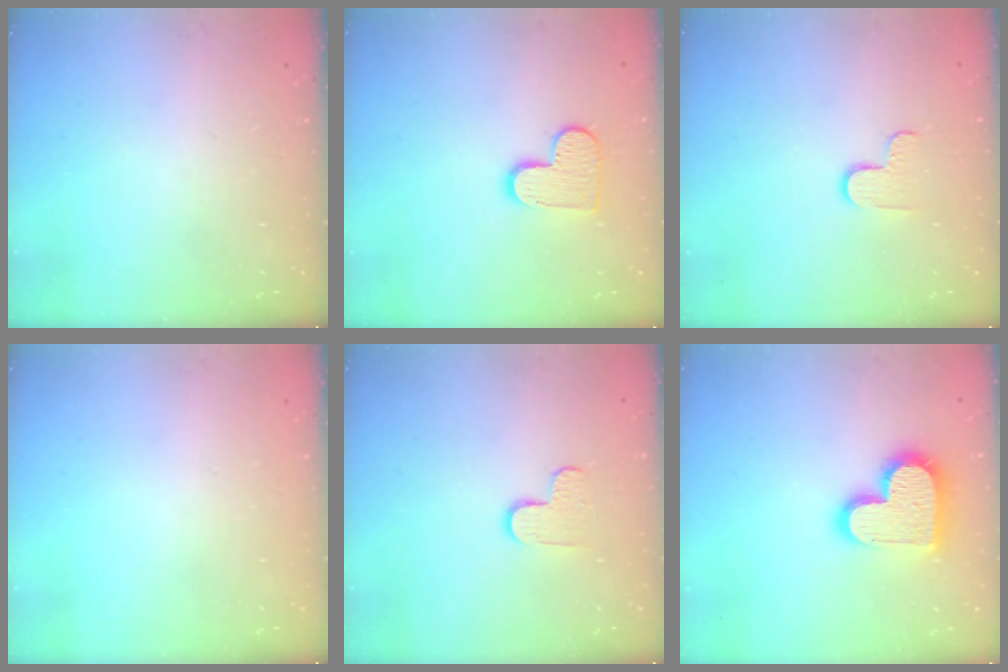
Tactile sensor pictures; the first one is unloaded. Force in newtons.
{"total": 10.0, "press": 10.0, "slide": 0.7}
{"total": 5.1, "press": 5.0, "slide": 0.5}
{"total": 0.0}
{"total": 5.7, "press": 5.7, "slide": 0.4}
{"total": 17.8, "press": 17.7, "slide": 1.3}